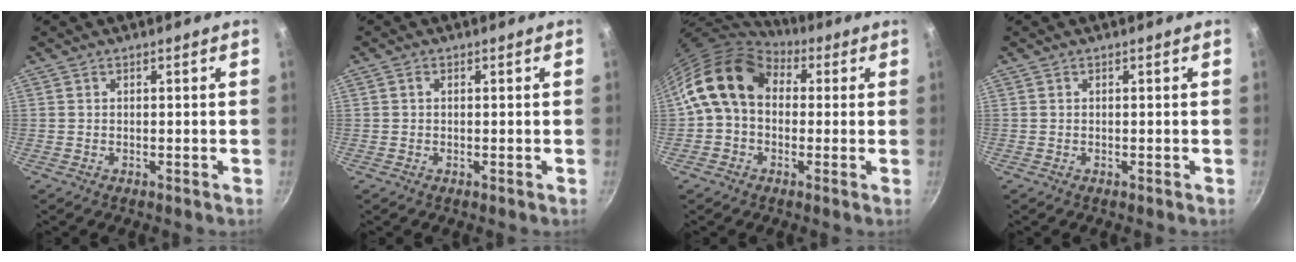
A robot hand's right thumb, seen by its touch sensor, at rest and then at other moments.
{"total": 0.7, "force": [0.1, 0.5, 0.4], "torque": [-0.006, 0.005, 0.000]}
{"total": 12.5, "force": [2.5, 9.4, 7.8], "torque": [-0.109, 0.021, 0.024]}
{"total": 0.0}